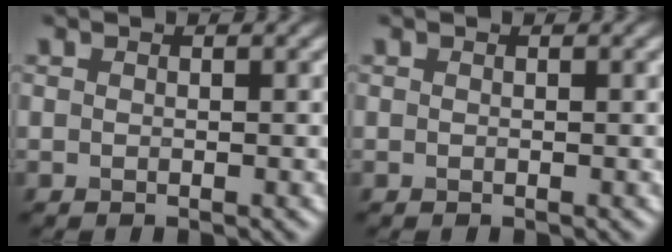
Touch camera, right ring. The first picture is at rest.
{"total": 0.0}